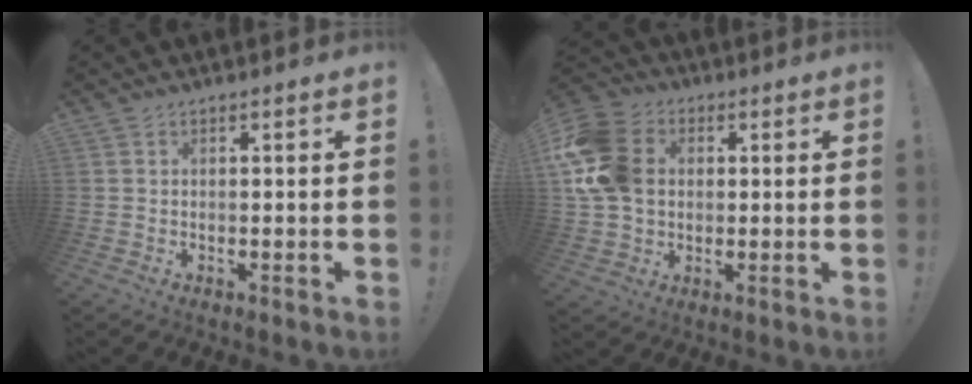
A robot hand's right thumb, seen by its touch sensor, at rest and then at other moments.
{"total": 16.5, "force": [2.2, 13.0, 10.0], "torque": [-0.177, 0.006, 0.048]}